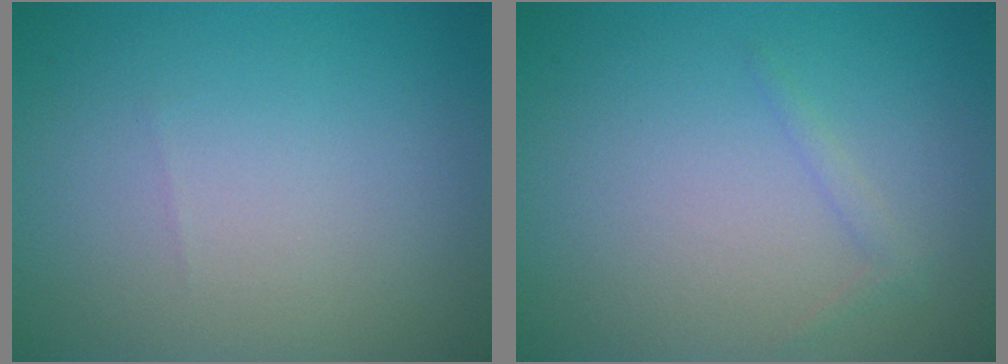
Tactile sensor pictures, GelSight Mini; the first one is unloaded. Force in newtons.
{"total": 0.8, "press": 0.8, "slide": 0.1}